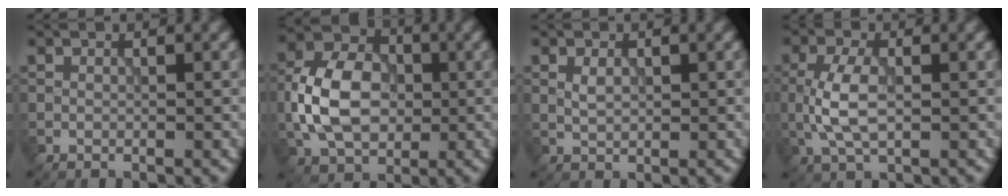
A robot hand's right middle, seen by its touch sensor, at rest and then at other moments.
{"total": 7.8, "force": [-0.7, 5.6, 5.4], "torque": [-0.111, 0.012, -0.024]}
{"total": 1.2, "force": [0.4, 0.8, 0.8], "torque": [-0.019, 0.000, 0.010]}
{"total": 4.0, "force": [-0.2, 2.0, 3.5], "torque": [-0.086, 0.001, -0.006]}